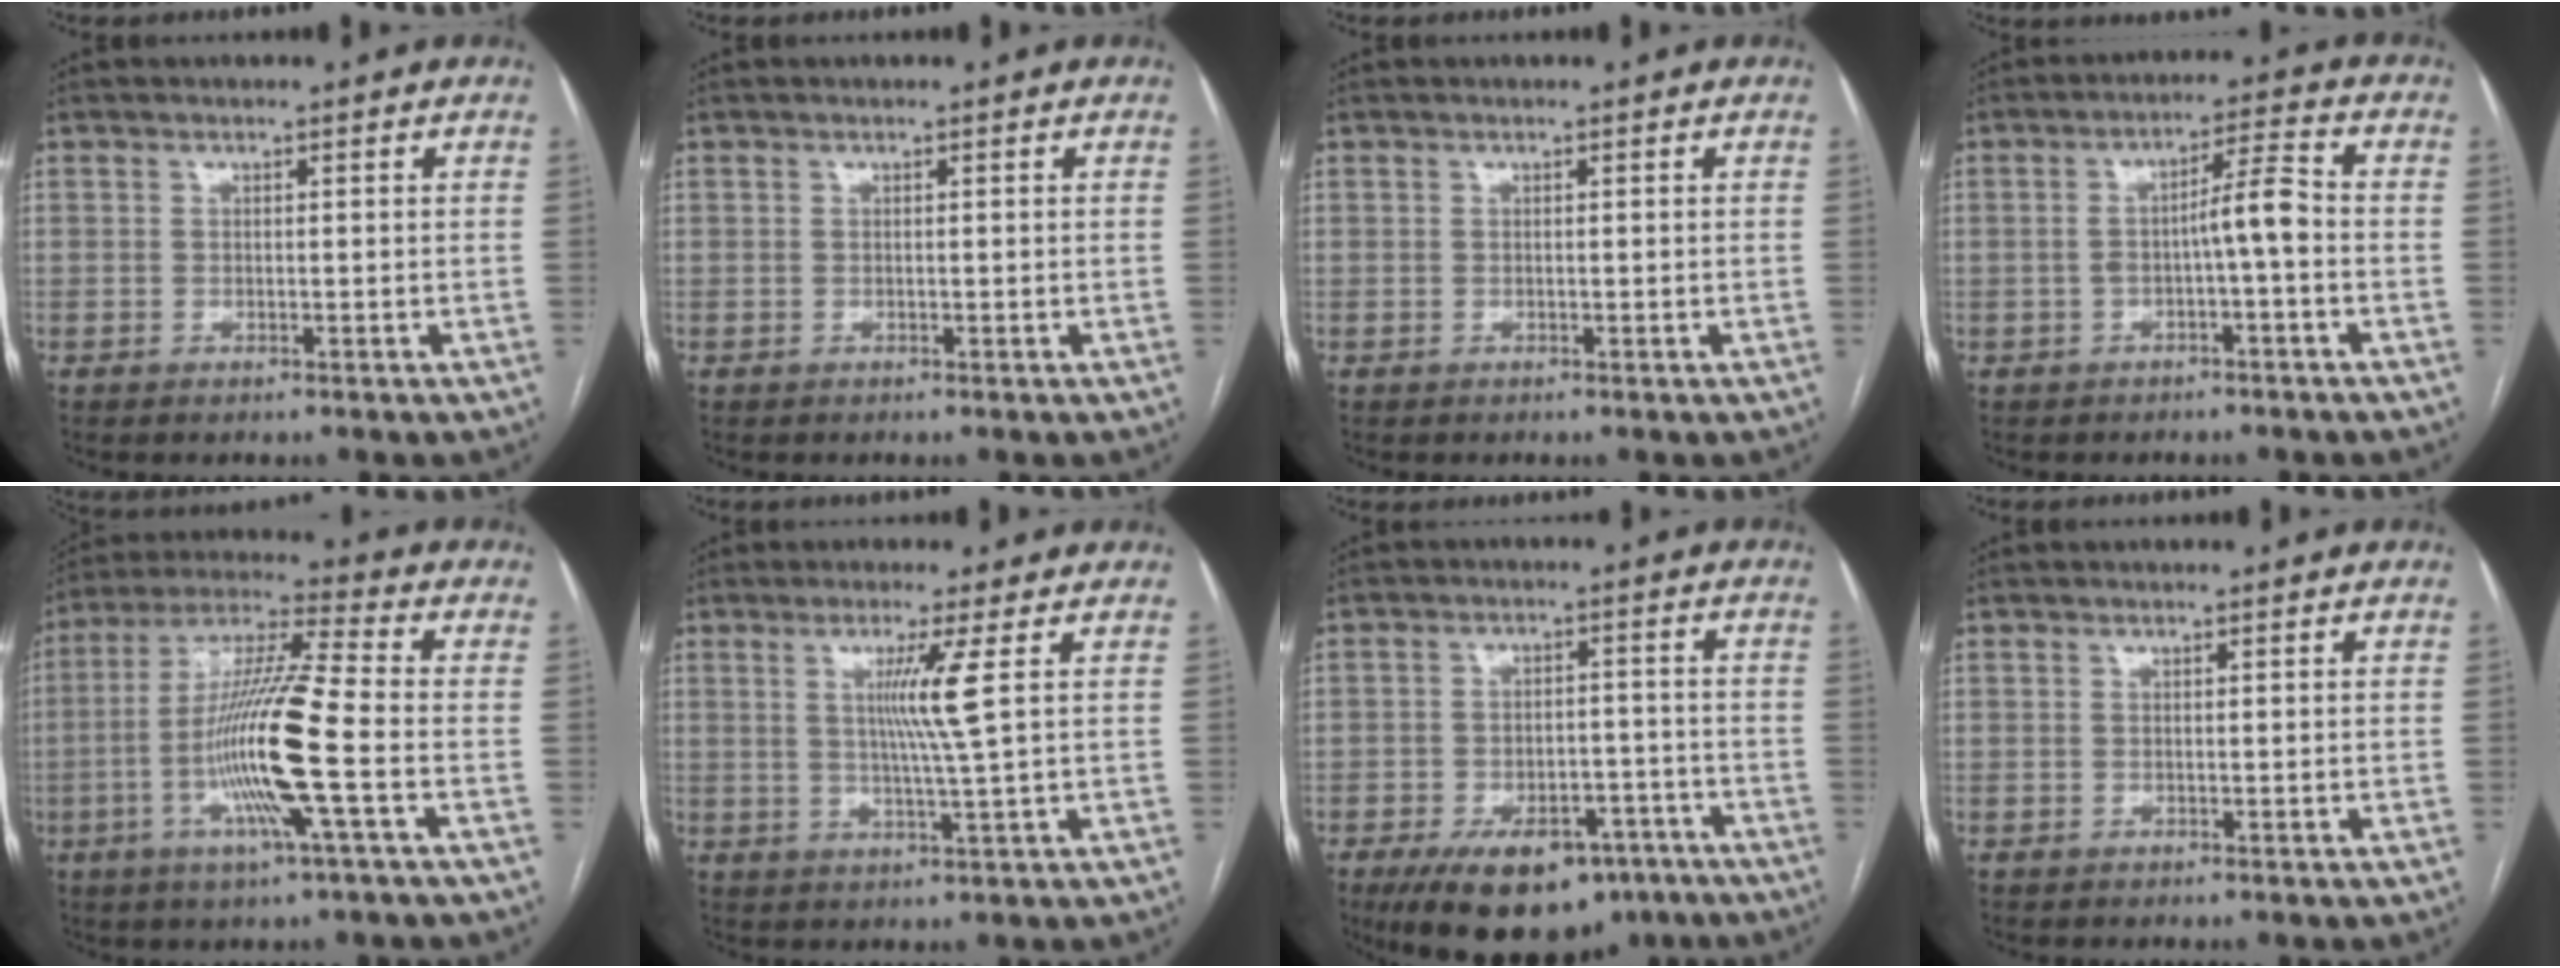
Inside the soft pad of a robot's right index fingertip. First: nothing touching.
{"total": 0.0}
{"total": 0.0}
{"total": 5.2, "force": [-1.0, 0.3, 5.1], "torque": [-0.081, 0.022, -0.013]}
{"total": 15.2, "force": [-3.8, -0.4, 14.8], "torque": [-0.293, -0.004, -0.080]}
{"total": 5.8, "force": [1.5, -1.7, 5.3], "torque": [-0.101, -0.009, 0.029]}
{"total": 14.5, "force": [-9.8, 7.5, 7.7], "torque": [-0.120, 0.012, -0.142]}
{"total": 0.0}